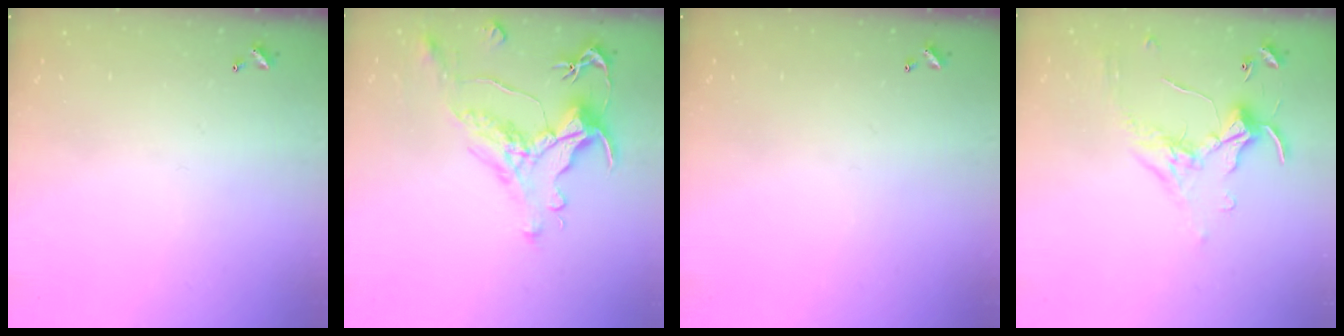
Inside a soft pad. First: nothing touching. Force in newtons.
{"total": 1.3, "press": 0.1, "slide": 1.3}
{"total": 0.0}
{"total": 0.0}